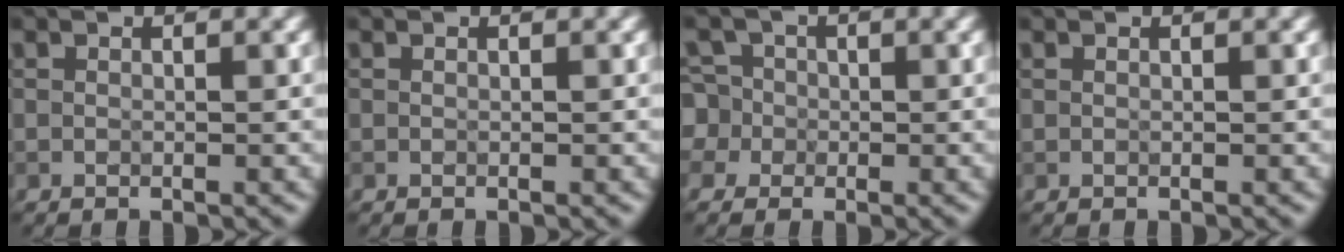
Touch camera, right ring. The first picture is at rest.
{"total": 0.0}
{"total": 5.0, "force": [-0.3, 4.8, 1.4], "torque": [-0.029, 0.029, -0.038]}
{"total": 0.0}